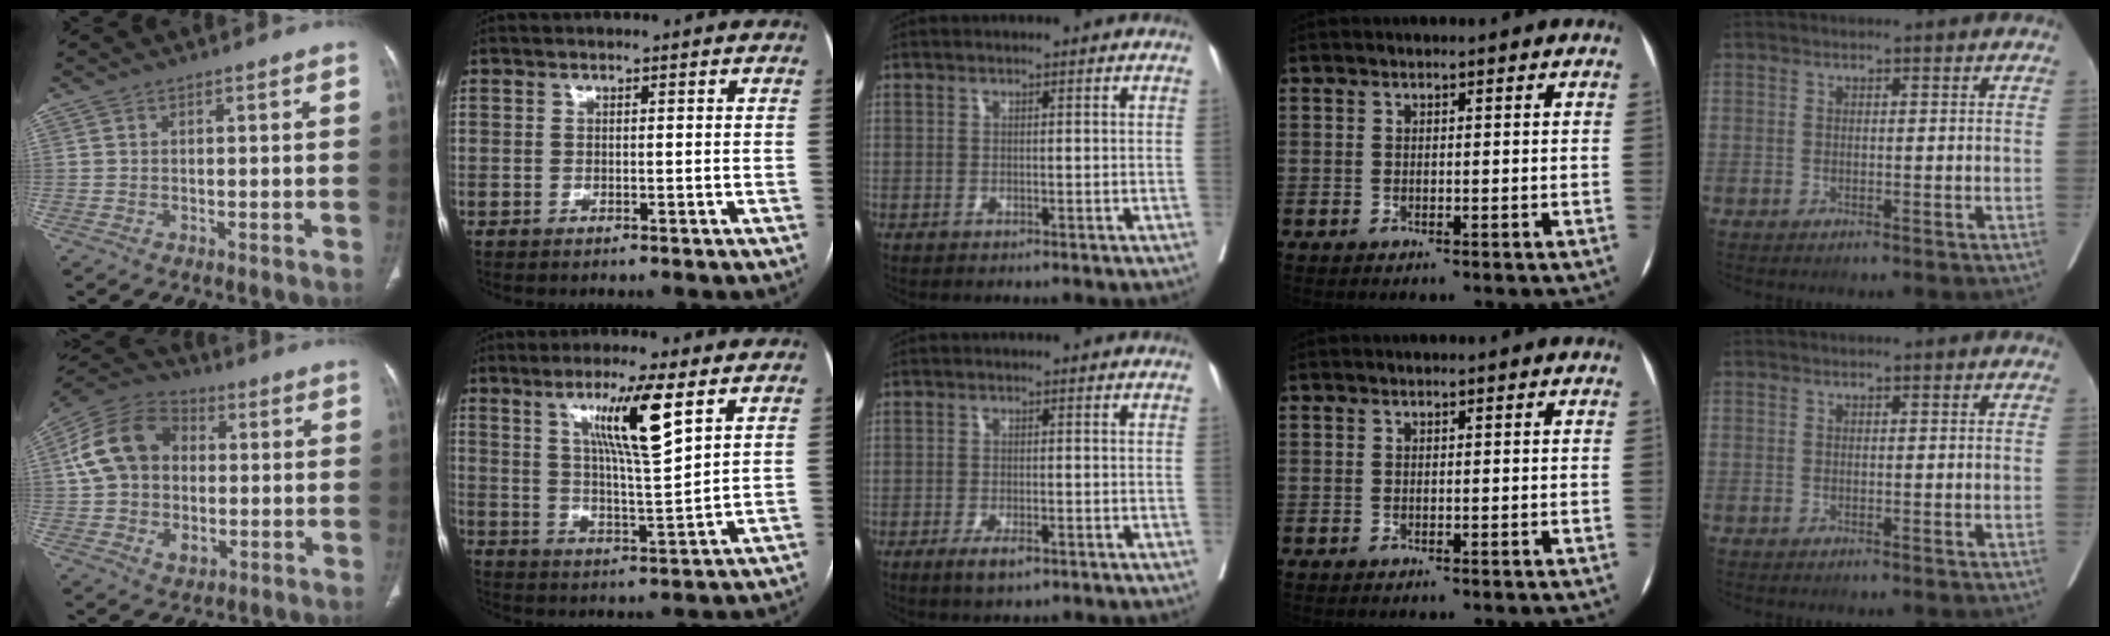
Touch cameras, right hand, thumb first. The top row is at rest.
{"thumb": {"total": 16.3, "force": [1.2, 12.5, 10.4], "torque": [-0.159, 0.019, 0.016]}, "index": {"total": 10.6, "force": [5.1, 0.3, 9.3], "torque": [-0.166, -0.008, 0.090]}, "middle": {"total": 3.3, "force": [-1.9, 0.9, 2.5], "torque": [-0.045, -0.003, -0.030]}}